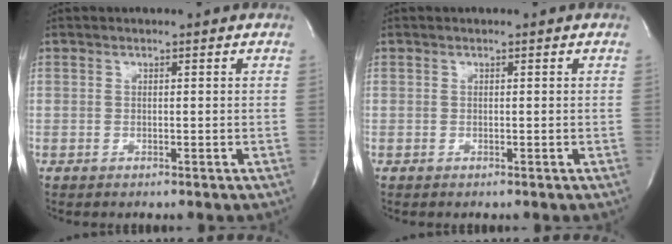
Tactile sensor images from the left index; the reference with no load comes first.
{"total": 0.0}